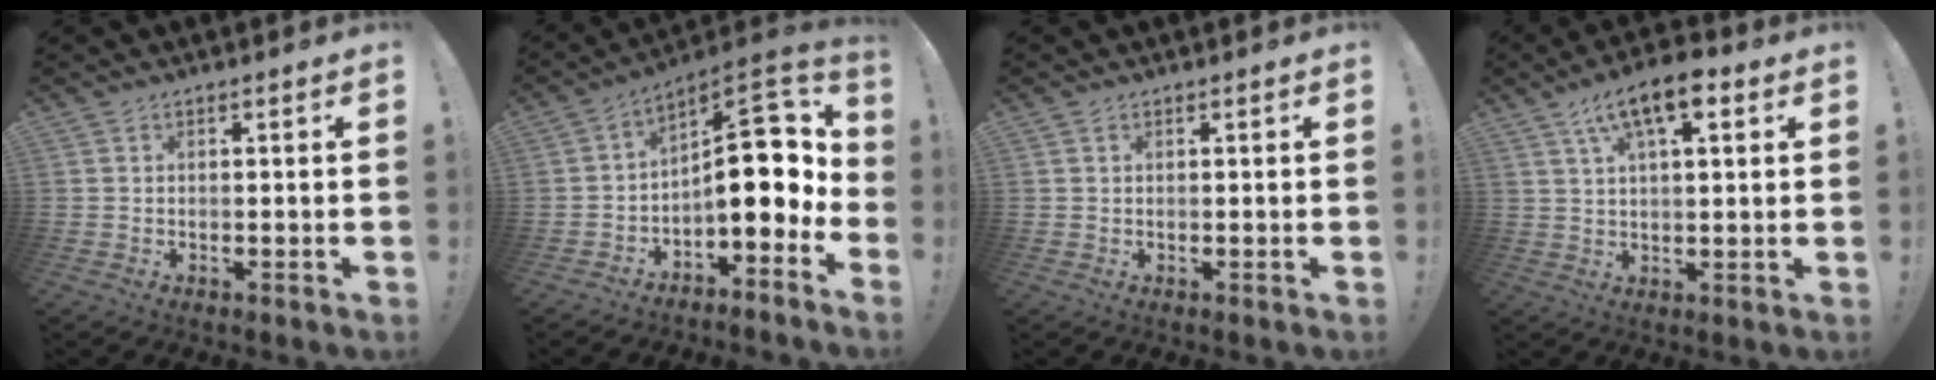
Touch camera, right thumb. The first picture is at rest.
{"total": 15.5, "force": [0.4, 7.5, 13.5], "torque": [-0.169, -0.009, 0.012]}
{"total": 0.0}
{"total": 10.8, "force": [5.2, 4.0, 8.6], "torque": [-0.135, -0.015, 0.091]}